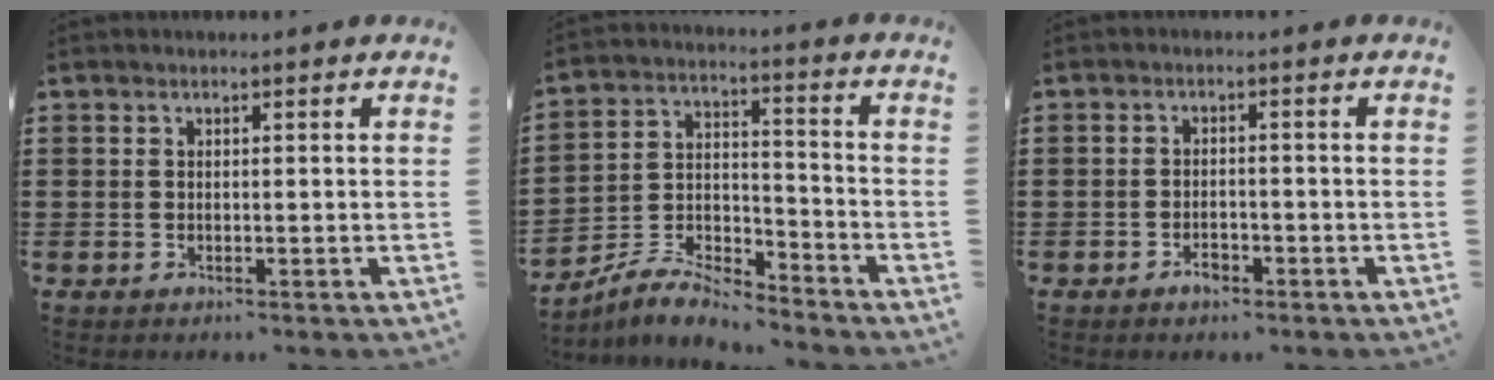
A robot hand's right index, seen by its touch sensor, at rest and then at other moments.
{"total": 6.5, "force": [-6.1, 1.4, 1.9], "torque": [-0.047, 0.008, -0.121]}
{"total": 2.3, "force": [-1.4, 1.1, 1.3], "torque": [-0.026, 0.002, -0.028]}